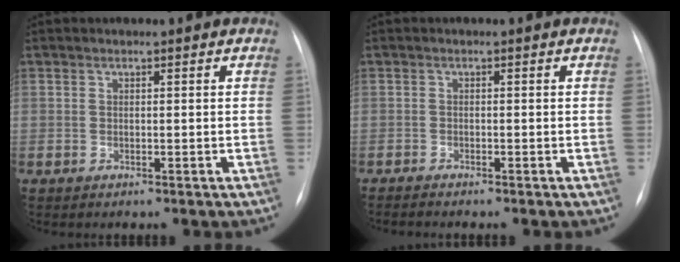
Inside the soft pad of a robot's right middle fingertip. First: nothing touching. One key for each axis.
{"total": 1.2, "fx": -1.1, "fy": 0.0, "fz": 0.4, "tx": -0.010, "ty": -0.003, "tz": -0.017}